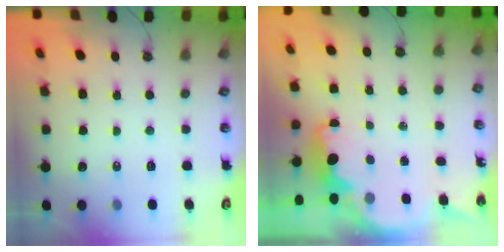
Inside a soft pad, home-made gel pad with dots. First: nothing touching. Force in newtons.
{"total": 2.8, "press": 2.8, "slide": 0.4}